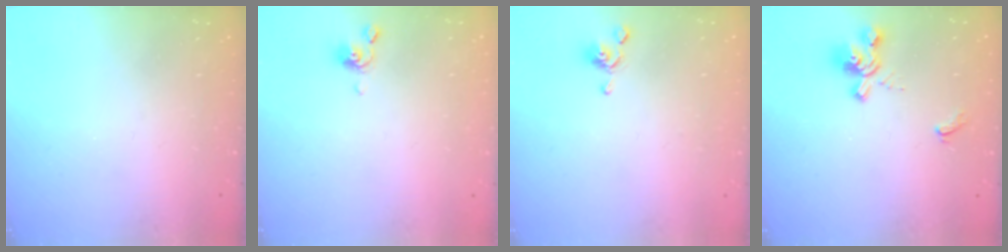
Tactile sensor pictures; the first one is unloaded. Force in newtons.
{"total": 1.3, "press": 1.2, "slide": 0.4}
{"total": 0.0}
{"total": 2.1, "press": 1.6, "slide": 1.4}